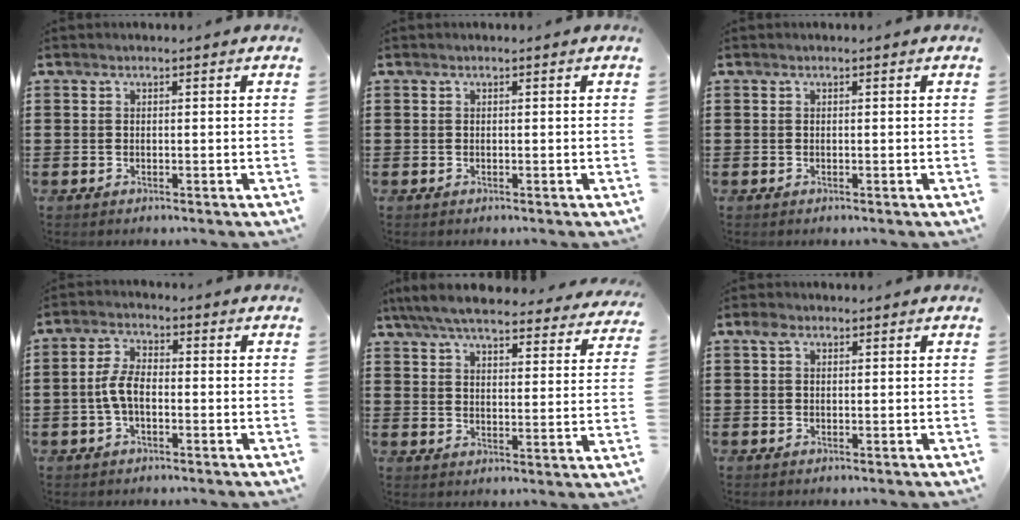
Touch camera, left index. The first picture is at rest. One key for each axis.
{"total": 0.0}
{"total": 0.0}
{"total": 5.2, "fx": -1.1, "fy": 2.5, "fz": 4.4, "tx": -0.107, "ty": 0.000, "tz": -0.029}
{"total": 7.0, "fx": 6.4, "fy": 0.7, "fz": 2.8, "tx": -0.079, "ty": -0.031, "tz": 0.114}
{"total": 1.7, "fx": 0.7, "fy": 1.1, "fz": 1.1, "tx": -0.026, "ty": 0.009, "tz": 0.012}